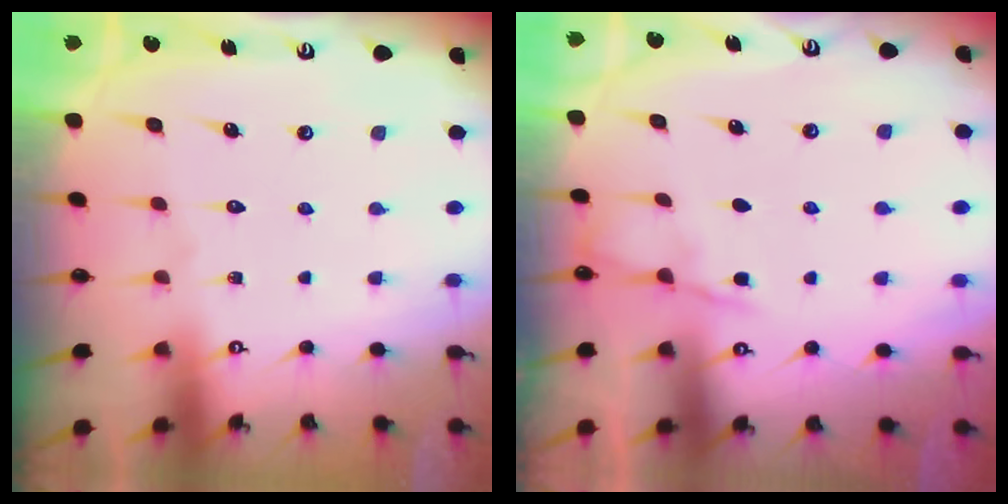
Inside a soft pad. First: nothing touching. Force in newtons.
{"total": 3.7, "press": 3.7, "slide": 0.5}